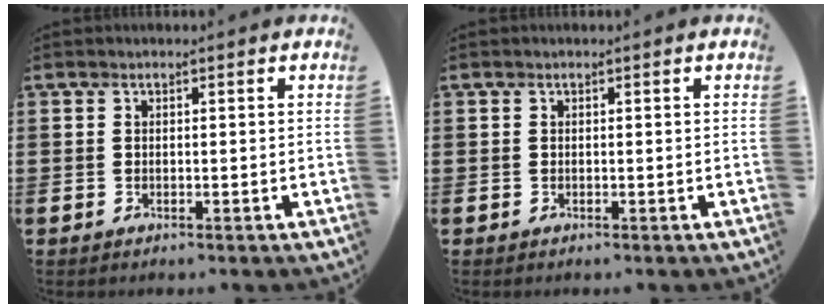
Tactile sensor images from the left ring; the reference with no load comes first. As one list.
[{"total": 0.0}]